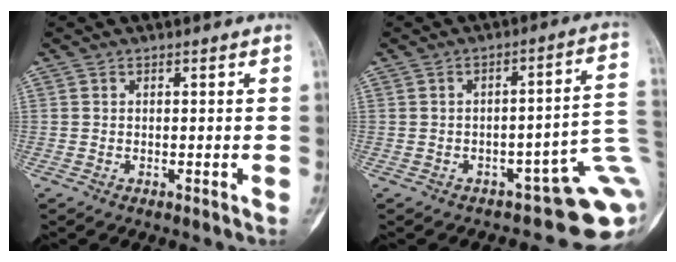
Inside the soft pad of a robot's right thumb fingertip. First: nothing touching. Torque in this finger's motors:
{"motor_torque": [1.32, 0.07, 0.53, -0.77, 0.13]}